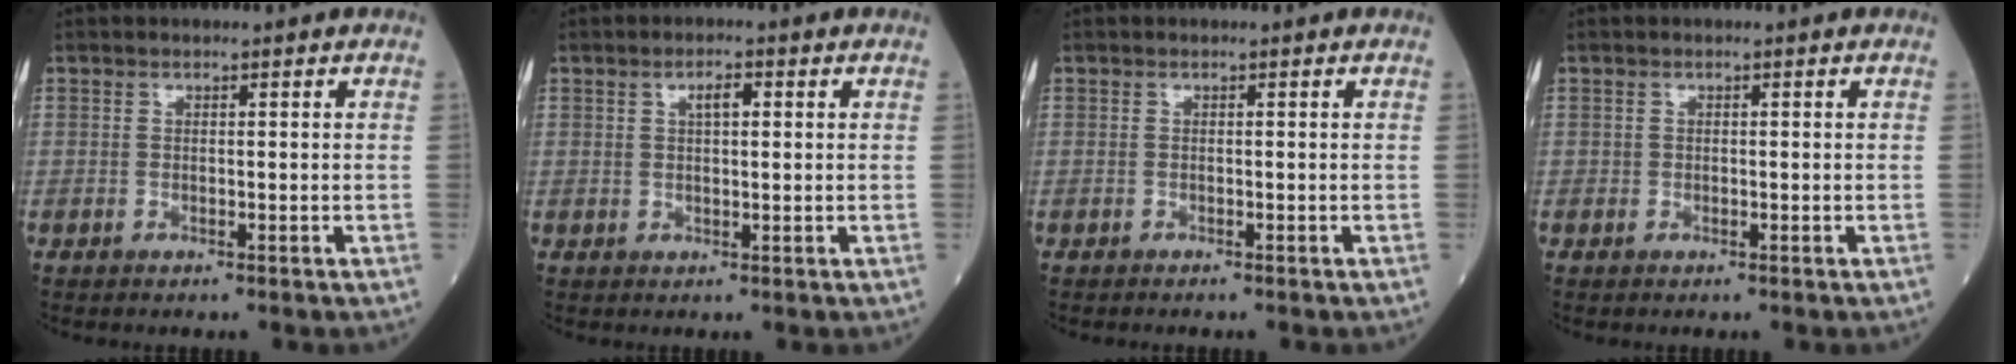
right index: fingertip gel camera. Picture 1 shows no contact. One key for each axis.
{"total": 2.5, "fx": 0.9, "fy": 0.8, "fz": 2.2, "tx": -0.040, "ty": 0.003, "tz": 0.015}
{"total": 0.0}
{"total": 0.0}